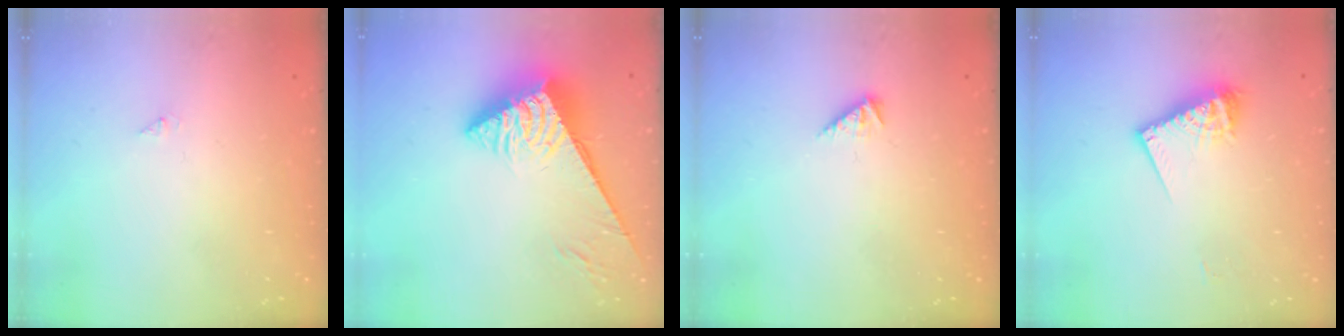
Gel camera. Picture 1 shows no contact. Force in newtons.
{"total": 7.9, "press": 7.8, "slide": 0.9}
{"total": 2.8, "press": 2.7, "slide": 0.4}
{"total": 10.5, "press": 10.4, "slide": 1.3}